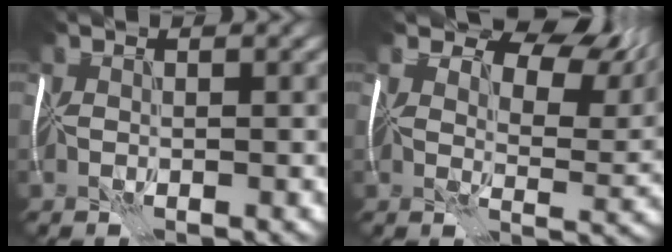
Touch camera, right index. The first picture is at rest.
{"total": 10.7, "force": [6.6, 5.6, 6.3], "torque": [-0.079, -0.003, 0.101]}